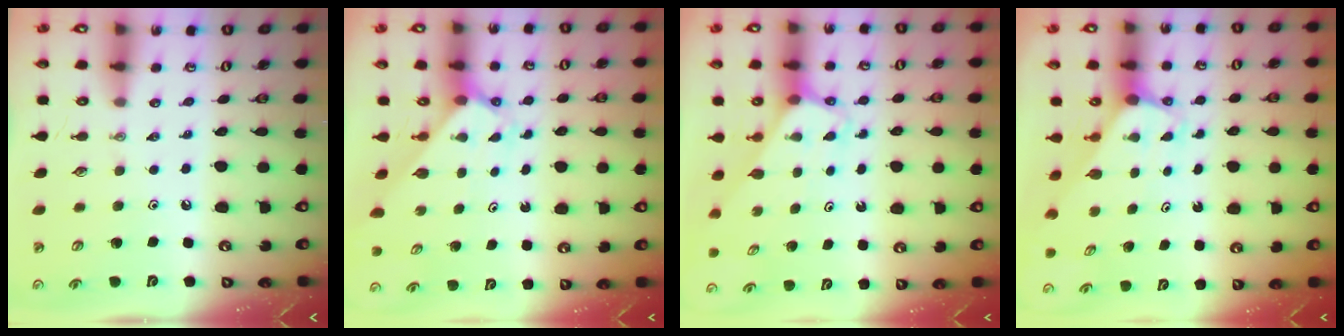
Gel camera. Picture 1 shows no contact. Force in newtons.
{"total": 2.5, "press": 2.5, "slide": 0.2}
{"total": 3.1, "press": 3.1, "slide": 0.2}
{"total": 2.9, "press": 2.9, "slide": 0.1}